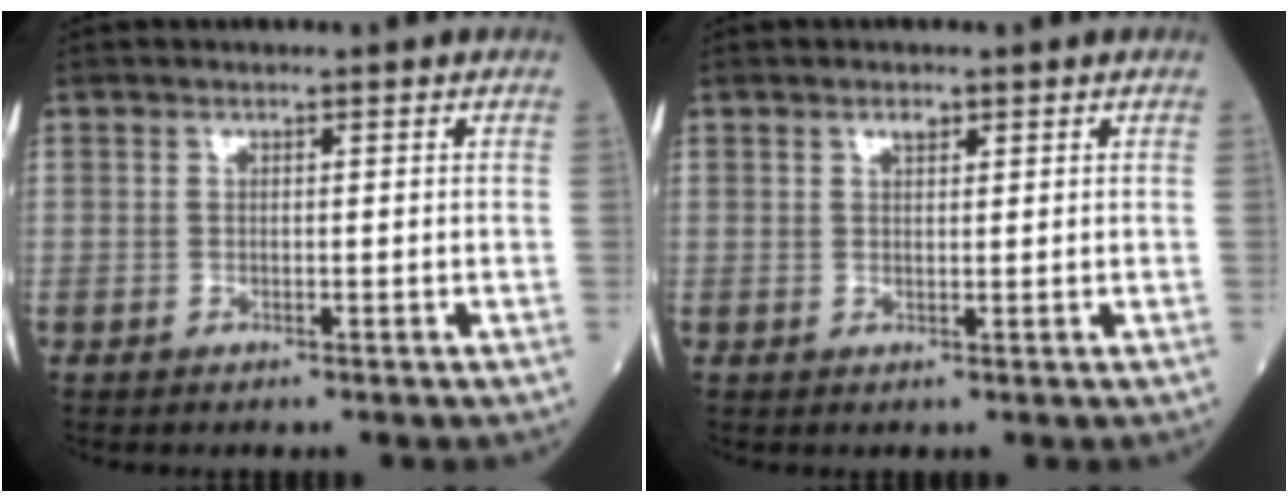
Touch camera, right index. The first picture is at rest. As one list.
[{"total": 1.3, "force": [0.8, 0.5, 0.8], "torque": [-0.015, 0.000, 0.013]}]